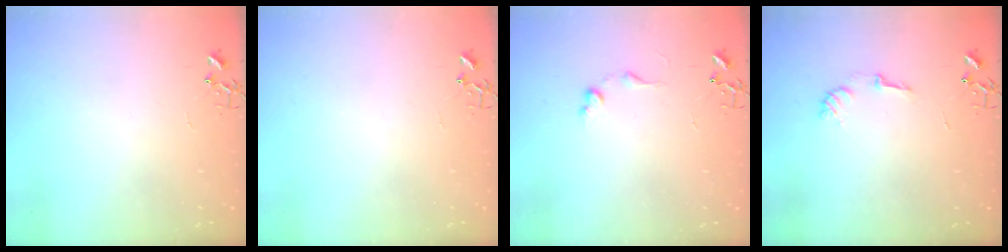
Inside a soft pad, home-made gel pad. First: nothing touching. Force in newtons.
{"total": 0.0}
{"total": 6.4, "press": 6.3, "slide": 0.8}
{"total": 6.9, "press": 6.8, "slide": 0.9}